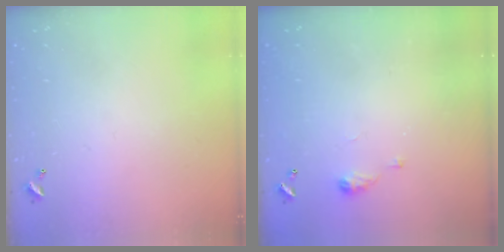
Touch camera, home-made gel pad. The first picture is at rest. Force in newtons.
{"total": 4.8, "press": 4.7, "slide": 0.6}